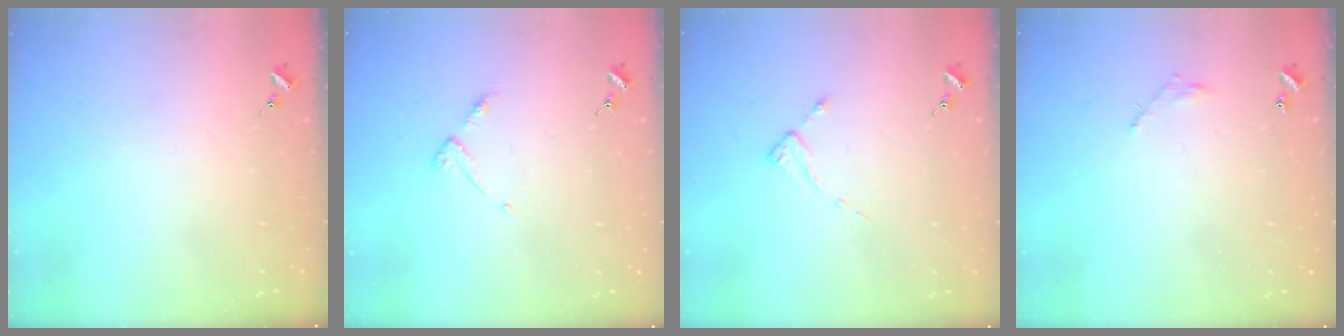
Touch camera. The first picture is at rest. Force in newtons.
{"total": 3.5, "press": 3.5, "slide": 0.5}
{"total": 1.9, "press": 1.8, "slide": 0.3}
{"total": 4.3, "press": 4.3, "slide": 0.2}